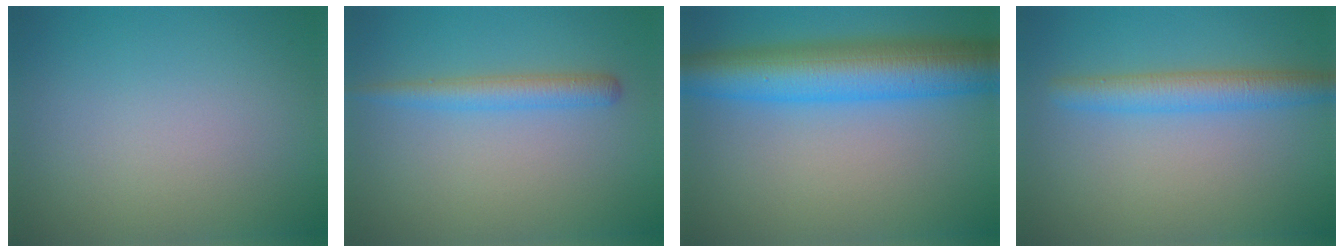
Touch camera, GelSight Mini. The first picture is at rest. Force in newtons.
{"total": 2.6, "press": 2.6, "slide": 0.1}
{"total": 9.4, "press": 9.4, "slide": 0.1}
{"total": 3.7, "press": 3.7, "slide": 0.2}